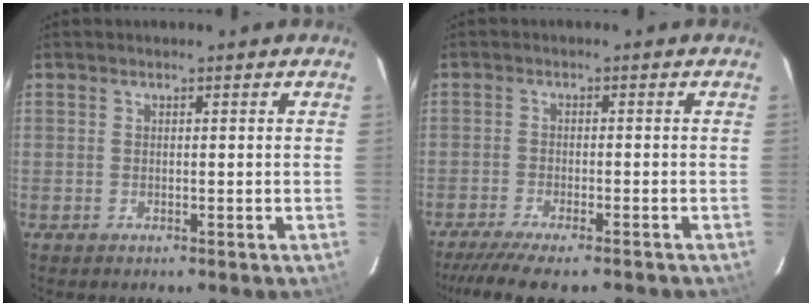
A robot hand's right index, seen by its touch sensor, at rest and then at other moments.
{"total": 9.8, "force": [-8.3, 1.5, 4.9], "torque": [-0.114, -0.027, -0.138]}